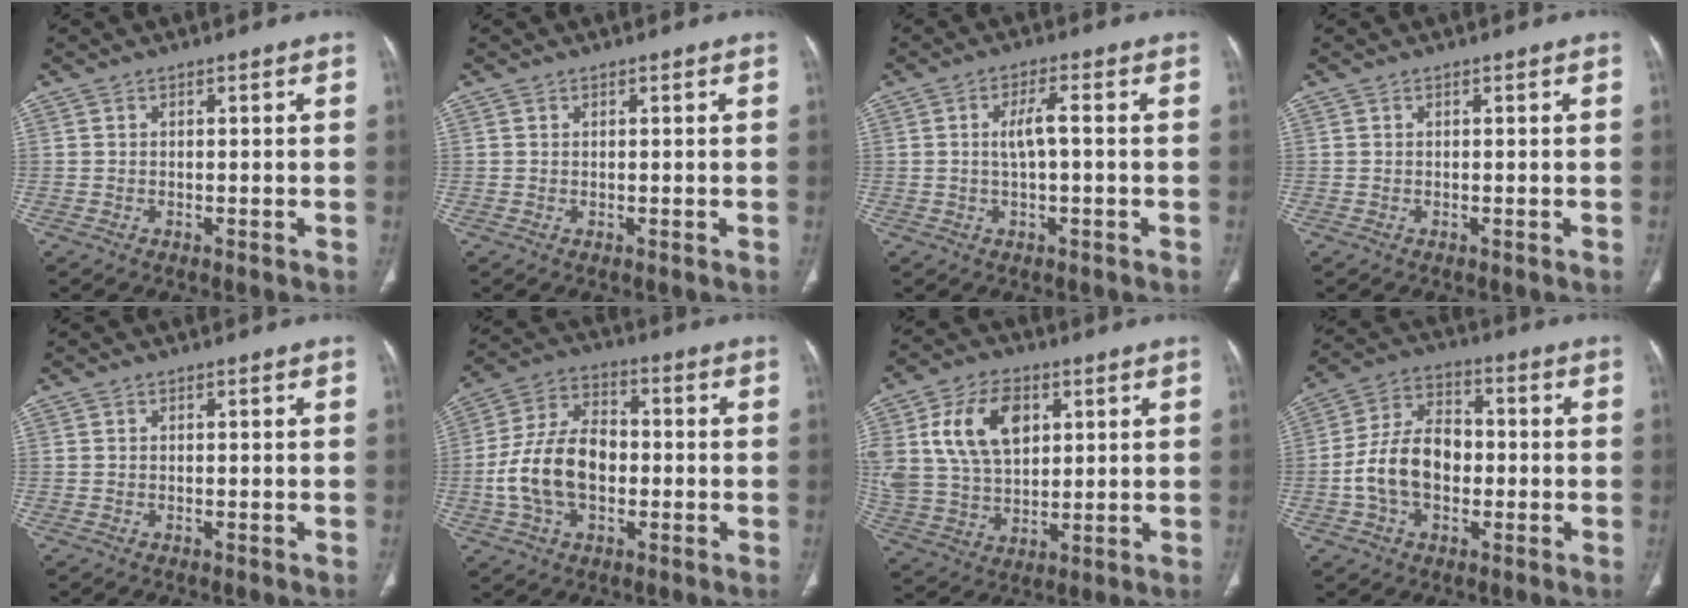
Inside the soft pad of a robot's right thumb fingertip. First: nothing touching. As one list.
[{"total": 0.0}, {"total": 4.0, "force": [0.1, 1.0, 3.9], "torque": [-0.088, 0.011, -0.001]}, {"total": 0.0}, {"total": 0.0}, {"total": 14.6, "force": [-1.8, 9.4, 10.9], "torque": [-0.203, 0.030, -0.034]}, {"total": 16.2, "force": [5.3, 10.8, 10.9], "torque": [-0.183, -0.007, 0.106]}, {"total": 12.6, "force": [-1.7, 8.6, 9.1], "torque": [-0.157, 0.034, -0.036]}]